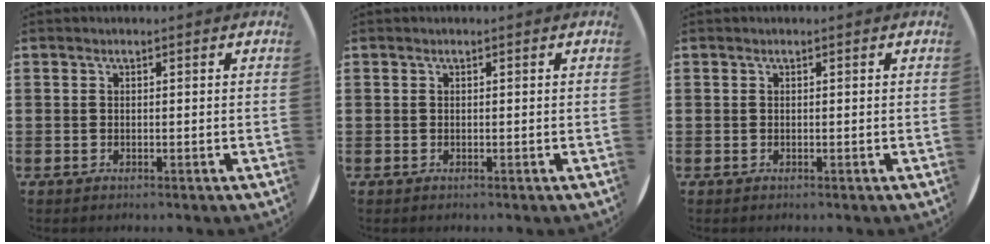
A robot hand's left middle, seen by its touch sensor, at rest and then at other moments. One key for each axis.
{"total": 0.0}
{"total": 0.0}